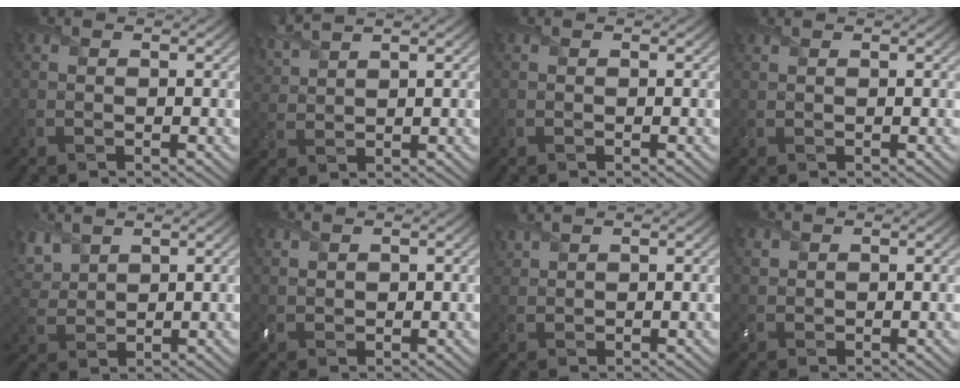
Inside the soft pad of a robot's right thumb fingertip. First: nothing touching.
{"total": 4.0, "force": [3.6, 0.6, 1.7], "torque": [-0.052, 0.016, 0.079]}
{"total": 0.0}
{"total": 0.6, "force": [0.6, 0.0, 0.1], "torque": [-0.007, 0.003, 0.016]}
{"total": 5.3, "force": [3.8, 2.4, 2.8], "torque": [-0.083, 0.011, 0.081]}
{"total": 1.7, "force": [1.4, 0.8, 0.7], "torque": [-0.021, 0.003, 0.035]}
{"total": 2.4, "force": [2.3, 0.4, 0.7], "torque": [-0.022, 0.011, 0.053]}
{"total": 1.3, "force": [1.1, 0.7, 0.3], "torque": [-0.012, 0.001, 0.027]}